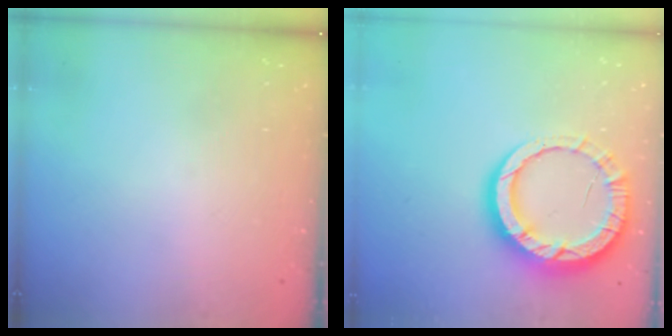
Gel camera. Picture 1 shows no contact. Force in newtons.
{"total": 15.1, "press": 15.1, "slide": 1.4}